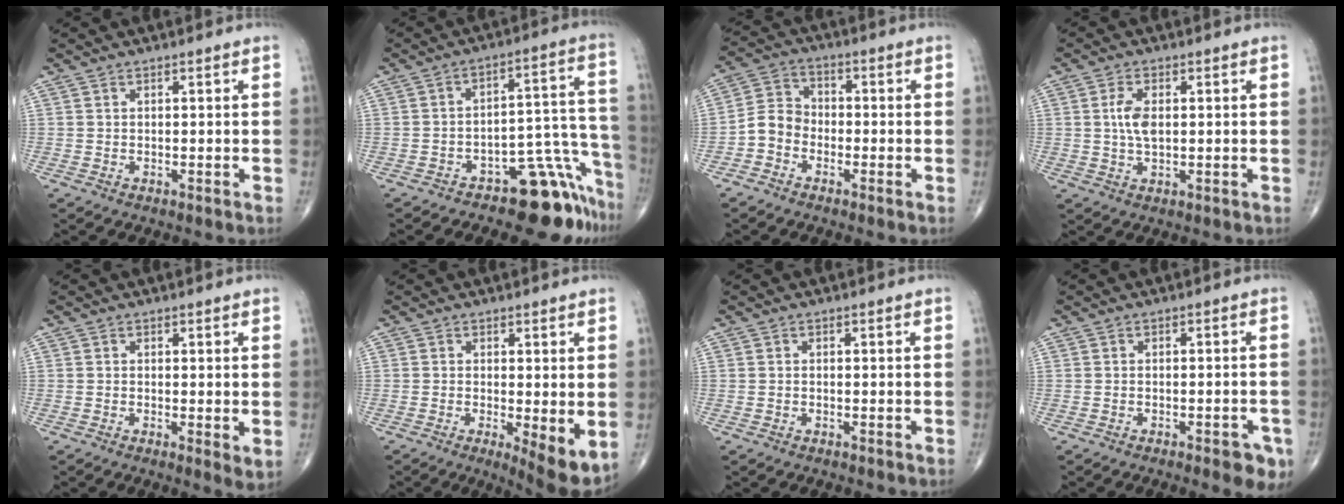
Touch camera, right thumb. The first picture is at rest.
{"total": 13.5, "force": [-10.1, 5.5, 7.0], "torque": [-0.020, 0.129, -0.146]}
{"total": 5.7, "force": [-2.5, 4.6, 2.4], "torque": [-0.029, 0.026, -0.061]}
{"total": 4.6, "force": [0.5, 2.3, 3.9], "torque": [-0.083, 0.000, 0.010]}
{"total": 2.8, "force": [-0.1, 0.8, 2.7], "torque": [-0.044, -0.012, -0.007]}
{"total": 6.9, "force": [-1.0, 2.0, 6.5], "torque": [-0.096, -0.021, -0.015]}
{"total": 0.0}
{"total": 5.1, "force": [-2.7, 1.9, 3.9], "torque": [-0.035, 0.009, -0.030]}